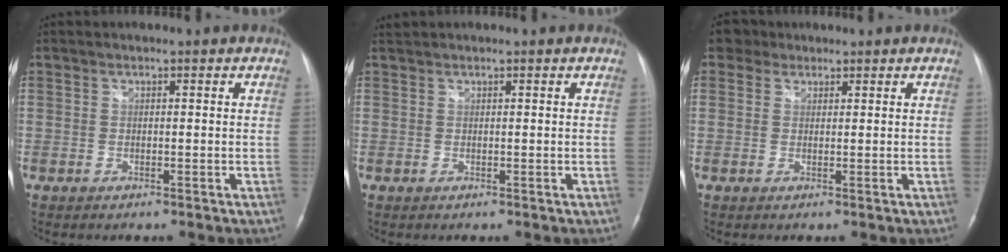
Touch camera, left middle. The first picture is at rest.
{"total": 0.6, "force": [0.6, 0.0, 0.0], "torque": [-0.008, 0.014, 0.017]}
{"total": 2.5, "force": [1.5, 2.0, 0.2], "torque": [-0.001, 0.013, 0.021]}